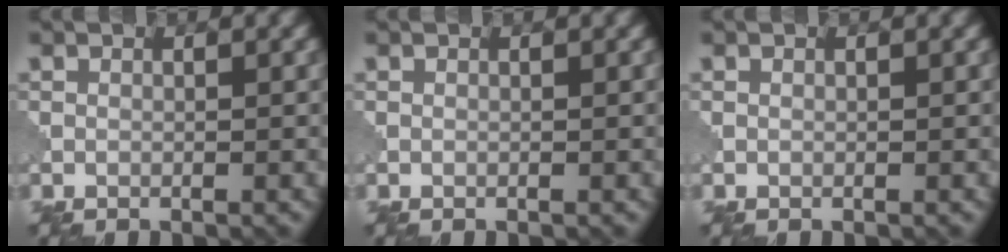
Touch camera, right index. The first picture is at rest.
{"total": 0.0}
{"total": 0.0}